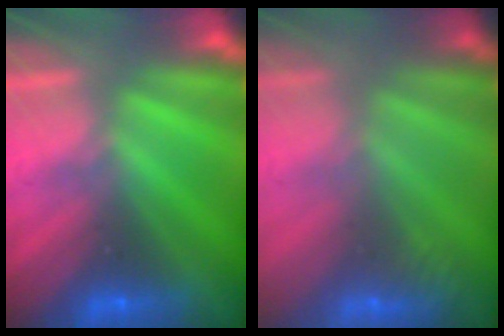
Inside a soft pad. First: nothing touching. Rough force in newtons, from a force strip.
{"total": 2.4}